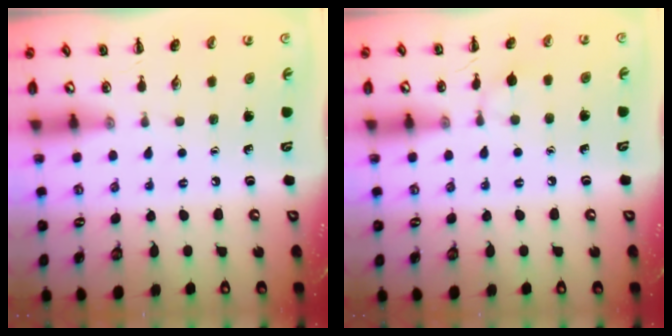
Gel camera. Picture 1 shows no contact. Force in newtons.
{"total": 5.2, "press": 4.8, "slide": 1.9}